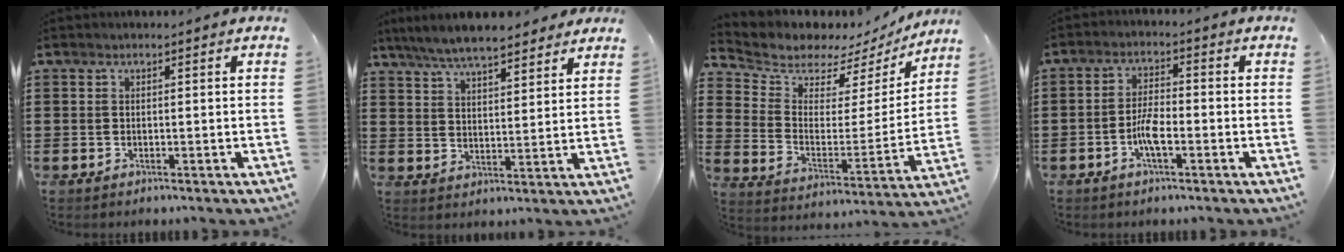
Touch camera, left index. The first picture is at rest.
{"total": 6.9, "force": [6.3, 1.2, 2.5], "torque": [-0.071, -0.013, 0.115]}
{"total": 6.3, "force": [5.9, 2.0, 0.8], "torque": [-0.056, -0.048, 0.102]}
{"total": 4.9, "force": [-1.8, 1.5, 4.3], "torque": [-0.092, 0.001, -0.038]}